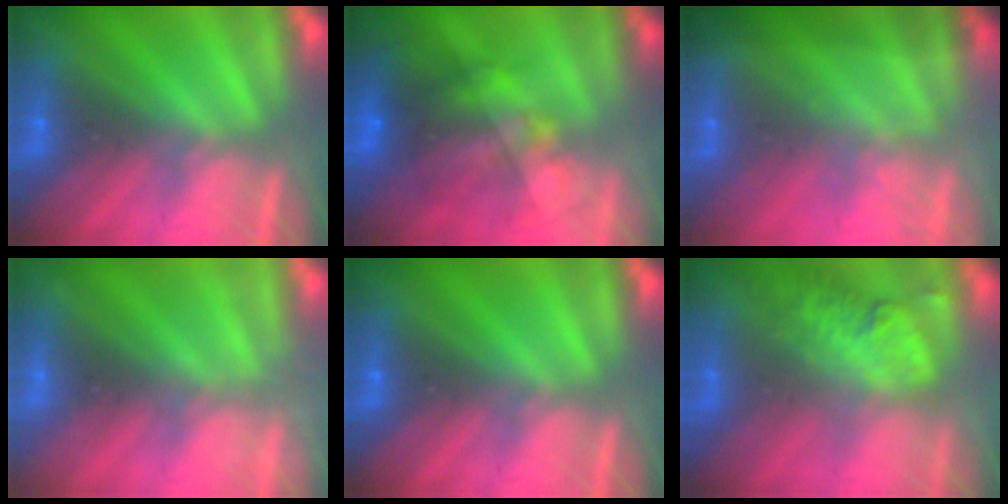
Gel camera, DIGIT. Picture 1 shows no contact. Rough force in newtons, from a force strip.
{"total": 8.8}
{"total": 1.5}
{"total": 2.1}
{"total": 0.0}
{"total": 2.5}